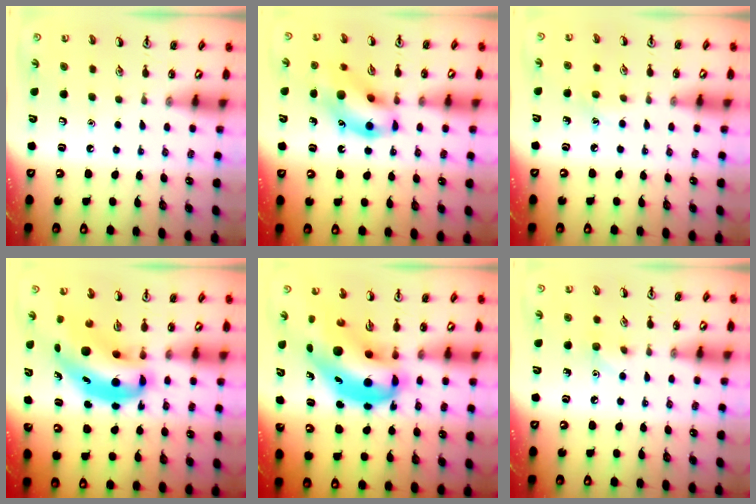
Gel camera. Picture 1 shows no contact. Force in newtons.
{"total": 12.6, "press": 12.4, "slide": 2.1}
{"total": 4.7, "press": 4.5, "slide": 1.4}
{"total": 9.6, "press": 9.1, "slide": 2.9}
{"total": 11.4, "press": 10.9, "slide": 3.2}
{"total": 5.5, "press": 5.2, "slide": 1.7}